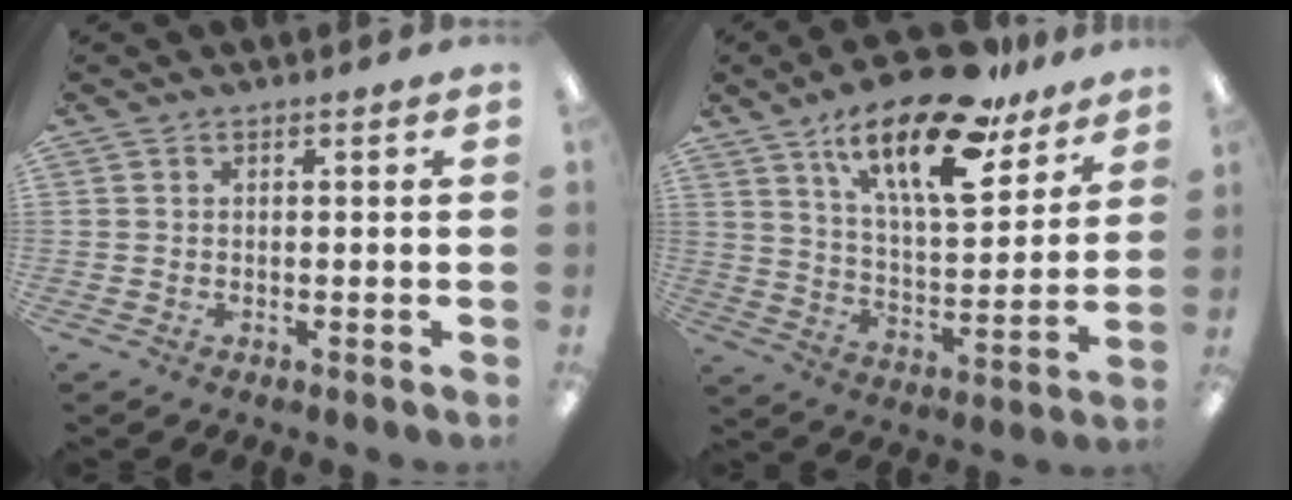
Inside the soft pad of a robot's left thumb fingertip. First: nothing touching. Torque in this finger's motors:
{"motor_torque": [1.01, 1.03, 1.38, -1.39, 0.24]}